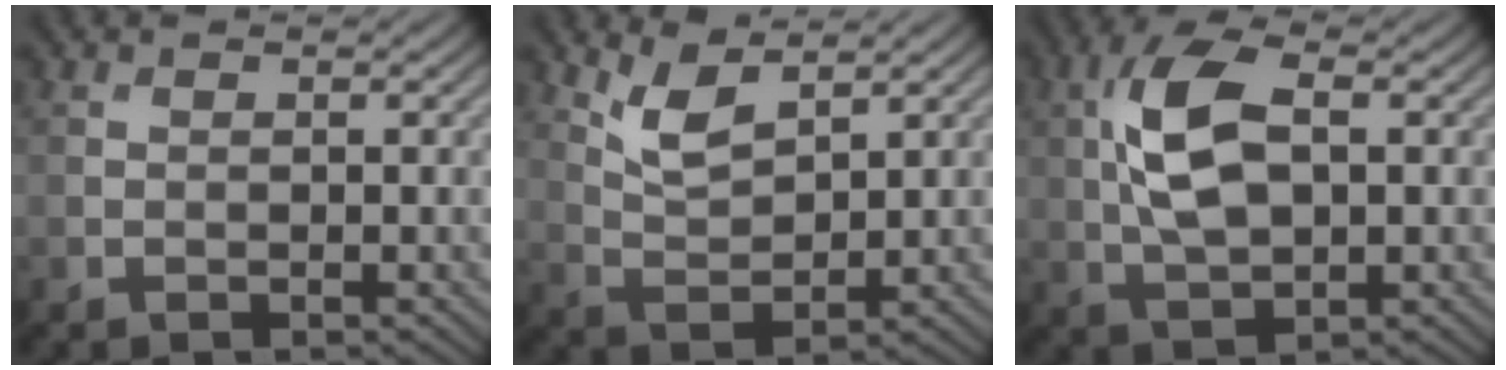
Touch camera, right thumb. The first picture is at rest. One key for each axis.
{"total": 4.4, "fx": 3.1, "fy": 1.4, "fz": 2.8, "tx": -0.071, "ty": -0.007, "tz": 0.068}
{"total": 9.1, "fx": 1.3, "fy": 4.5, "fz": 7.8, "tx": -0.172, "ty": 0.013, "tz": 0.020}